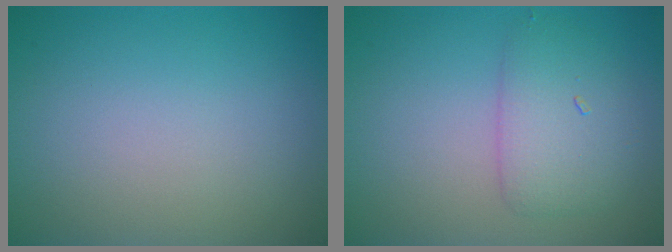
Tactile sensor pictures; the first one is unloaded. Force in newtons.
{"total": 3.4, "press": 3.4, "slide": 0.2}